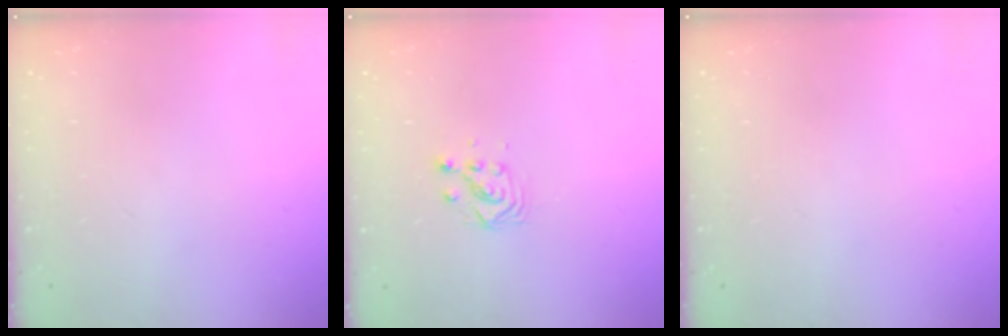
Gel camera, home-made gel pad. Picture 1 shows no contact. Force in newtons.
{"total": 3.6, "press": 3.6, "slide": 0.1}
{"total": 0.0}